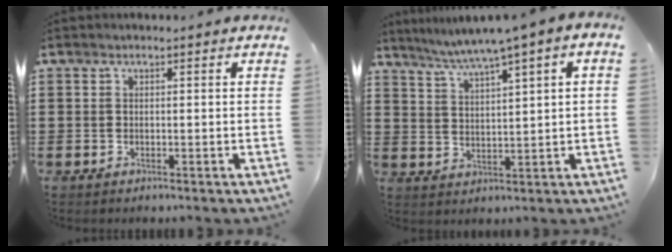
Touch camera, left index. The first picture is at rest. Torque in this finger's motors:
{"motor_torque": [1.93, -0.21, 0.82, 0.21]}